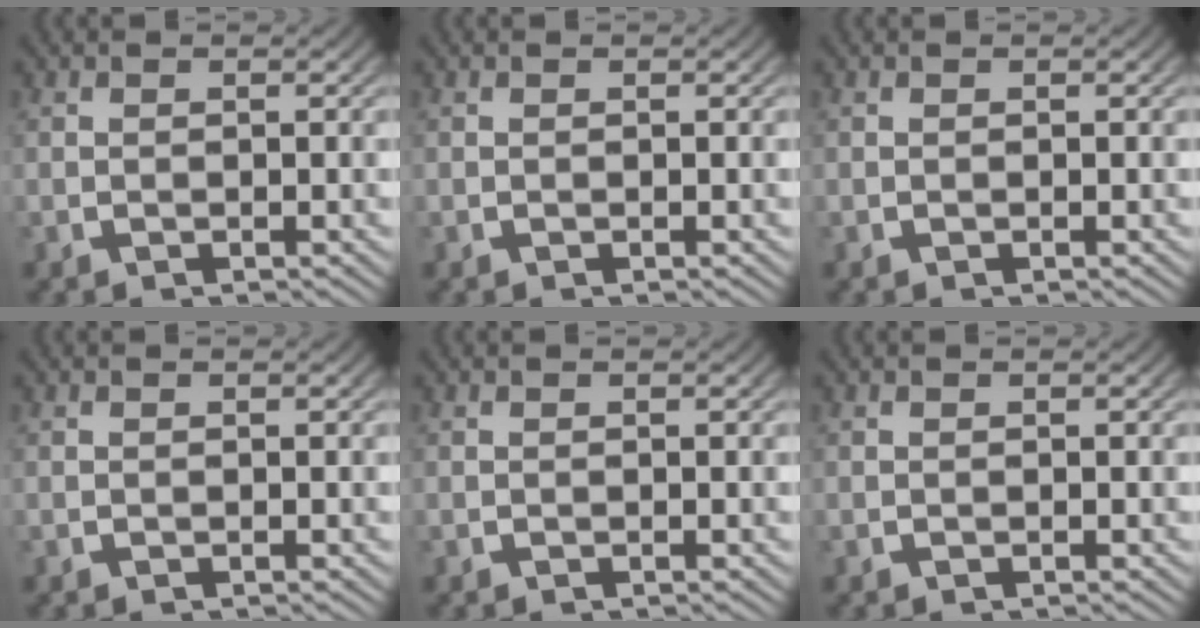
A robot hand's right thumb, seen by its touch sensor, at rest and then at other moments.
{"total": 0.0}
{"total": 0.0}
{"total": 0.0}
{"total": 0.0}
{"total": 0.0}